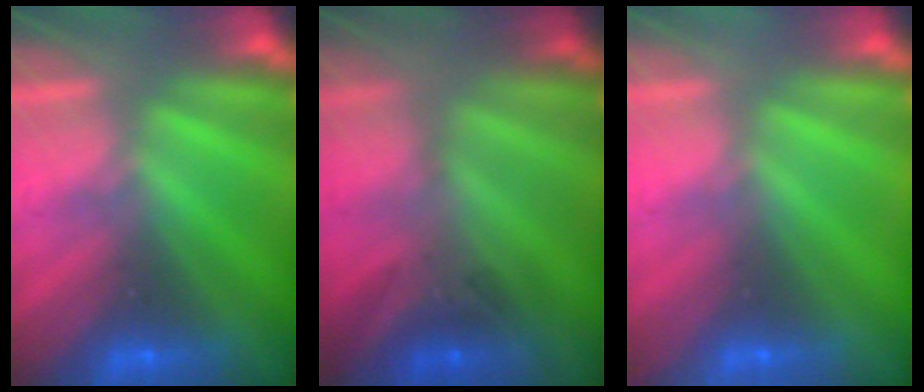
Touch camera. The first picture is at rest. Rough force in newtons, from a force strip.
{"total": 2.2}
{"total": 3.0}